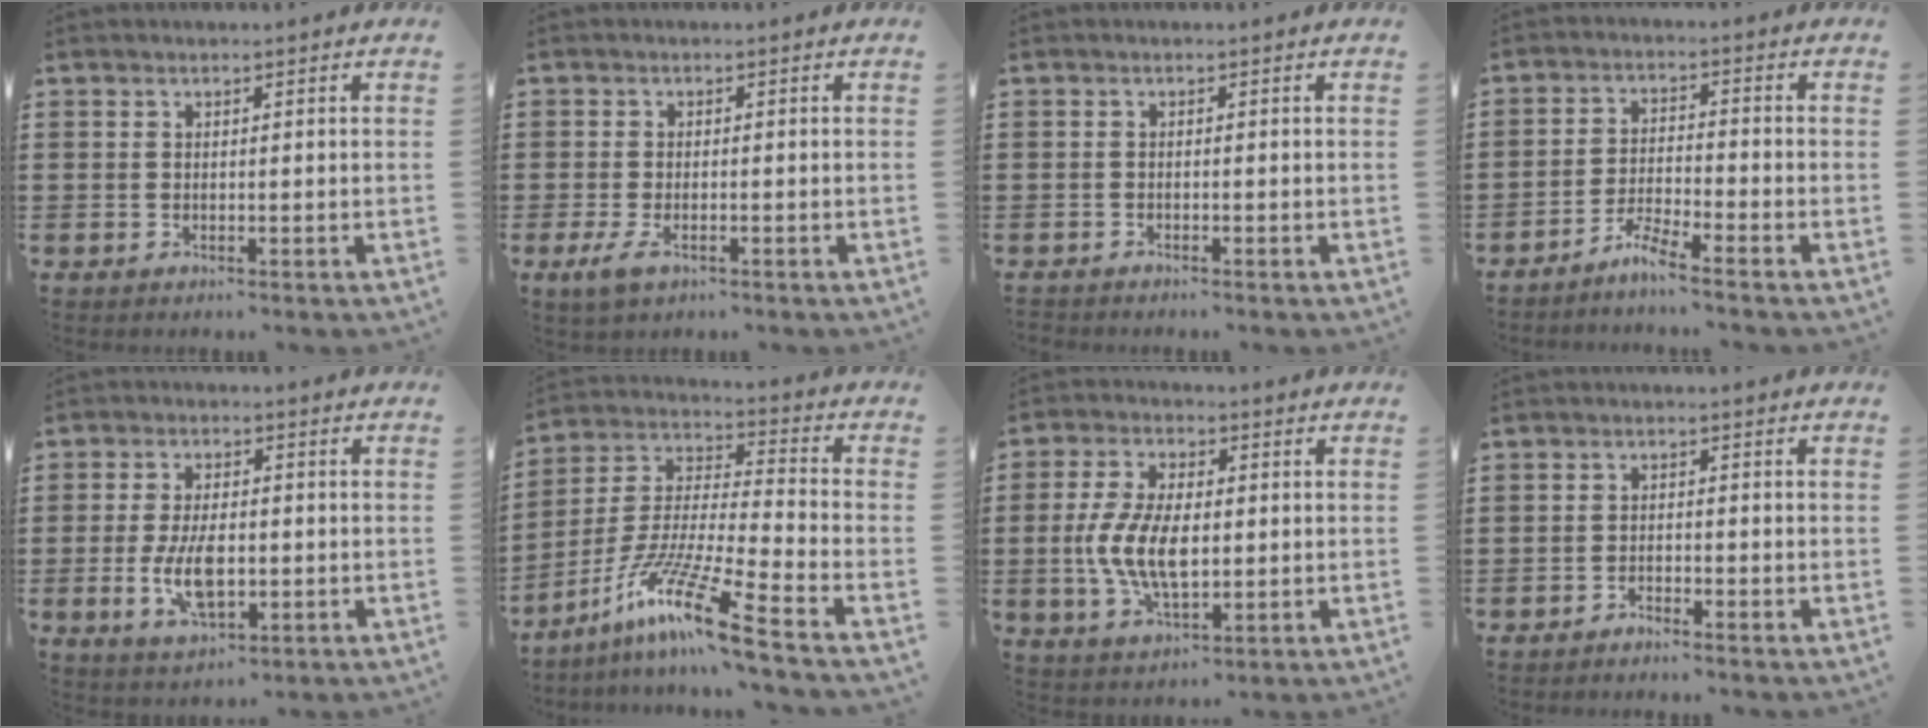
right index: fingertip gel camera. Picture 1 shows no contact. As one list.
[{"total": 2.4, "force": [-1.0, 1.0, 1.9], "torque": [-0.047, -0.006, -0.023]}, {"total": 0.9, "force": [-0.9, -0.1, -0.1], "torque": [0.000, 0.000, -0.018]}, {"total": 3.8, "force": [-3.5, -0.6, 1.2], "torque": [-0.038, -0.005, -0.075]}, {"total": 7.6, "force": [-1.3, 4.0, 6.3], "torque": [-0.127, -0.003, -0.026]}, {"total": 13.4, "force": [-9.9, -0.6, 8.9], "torque": [-0.189, -0.008, -0.197]}, {"total": 9.1, "force": [-0.5, 4.5, 7.9], "torque": [-0.176, 0.001, -0.013]}, {"total": 1.5, "force": [-1.5, -0.2, 0.0], "torque": [-0.003, 0.002, -0.031]}]